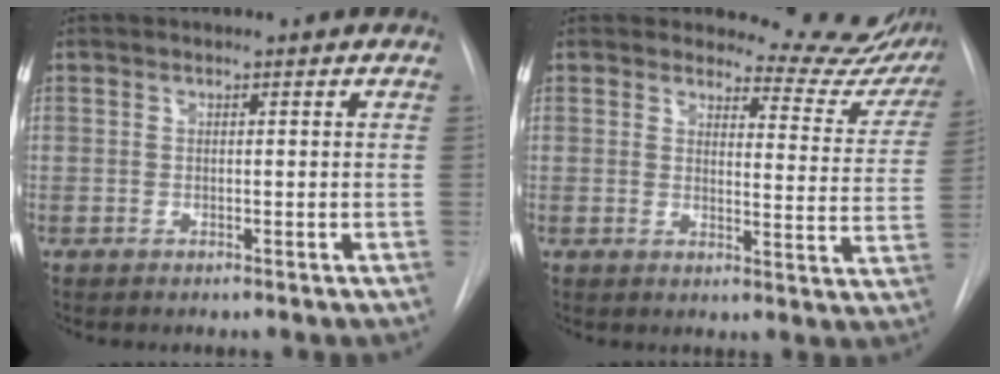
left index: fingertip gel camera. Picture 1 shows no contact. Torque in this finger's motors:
{"motor_torque": [0.99, -1.14, 0.07, -0.04]}